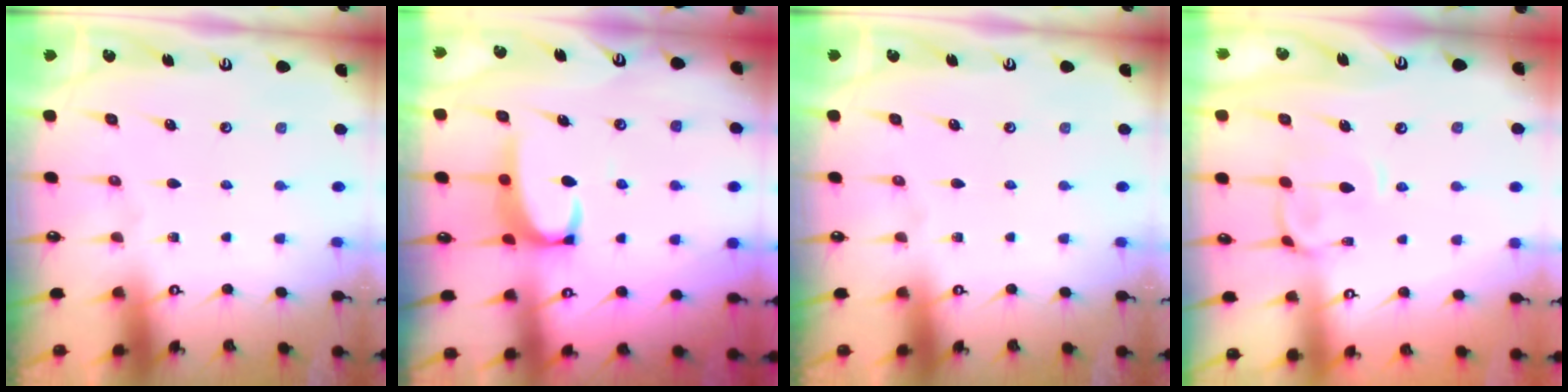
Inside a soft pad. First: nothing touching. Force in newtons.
{"total": 3.4, "press": 3.4, "slide": 0.6}
{"total": 0.0}
{"total": 1.8, "press": 1.5, "slide": 0.9}